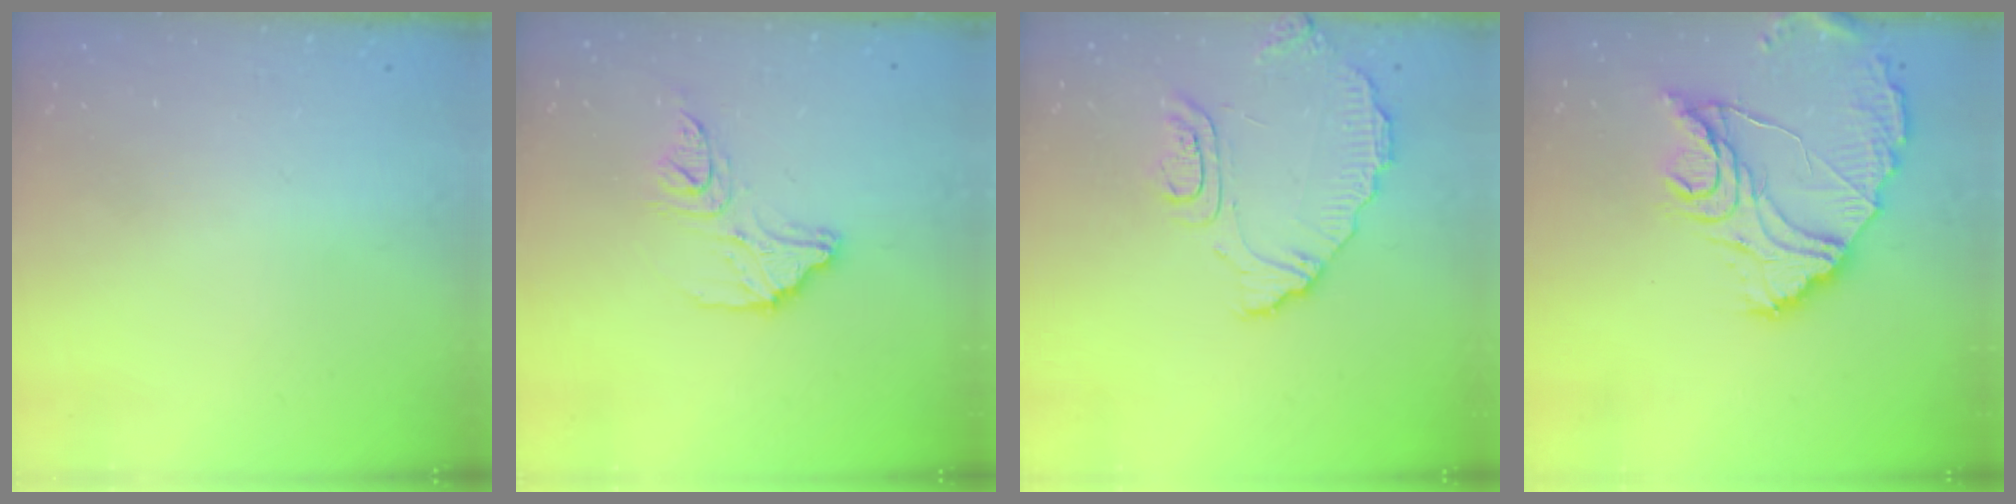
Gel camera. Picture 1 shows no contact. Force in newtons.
{"total": 13.5, "press": 13.5, "slide": 1.1}
{"total": 9.6, "press": 9.5, "slide": 1.1}
{"total": 14.8, "press": 14.7, "slide": 1.7}